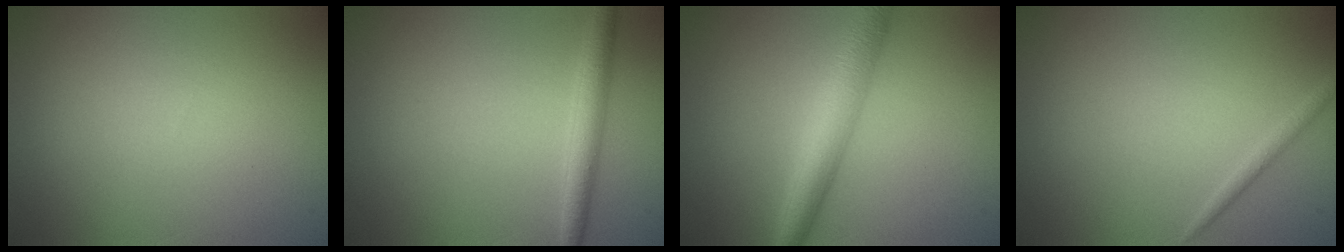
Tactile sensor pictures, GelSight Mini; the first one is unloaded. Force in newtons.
{"total": 2.3, "press": 2.3, "slide": 0.1}
{"total": 4.4, "press": 4.4, "slide": 0.1}
{"total": 0.9, "press": 0.9, "slide": 0.1}